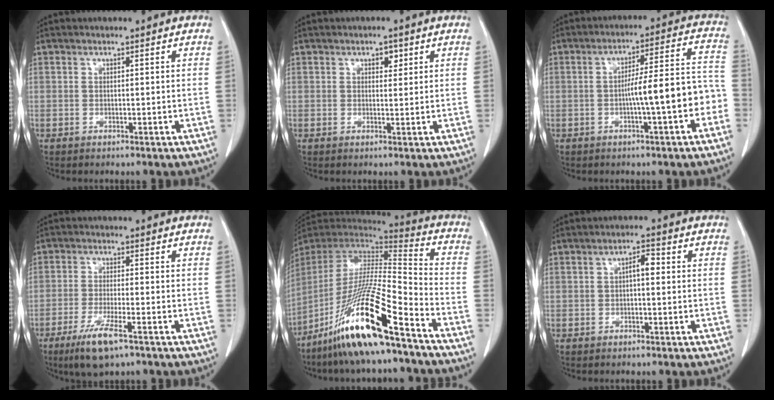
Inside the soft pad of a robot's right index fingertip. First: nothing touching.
{"total": 1.8, "force": [0.9, 1.0, 1.1], "torque": [-0.013, 0.000, 0.012]}
{"total": 10.1, "force": [-3.0, 1.0, 9.6], "torque": [-0.138, 0.035, -0.042]}
{"total": 7.2, "force": [-4.3, 0.9, 5.7], "torque": [-0.115, -0.017, -0.075]}
{"total": 20.1, "force": [-13.1, 0.7, 15.2], "torque": [-0.311, -0.039, -0.248]}
{"total": 2.6, "force": [0.1, 0.9, 2.5], "torque": [-0.039, 0.009, 0.000]}